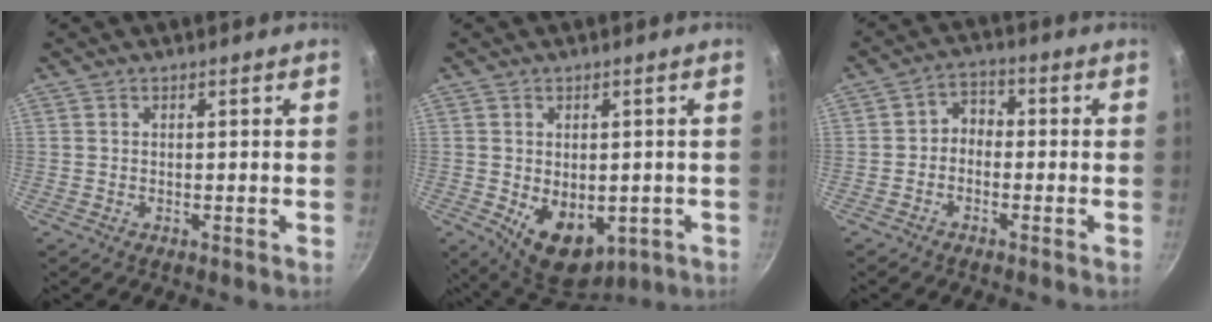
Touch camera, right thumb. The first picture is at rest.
{"total": 11.1, "force": [-2.5, 7.4, 7.9], "torque": [-0.088, -0.012, -0.014]}
{"total": 3.7, "force": [-1.2, 2.9, 2.1], "torque": [-0.020, 0.027, -0.032]}